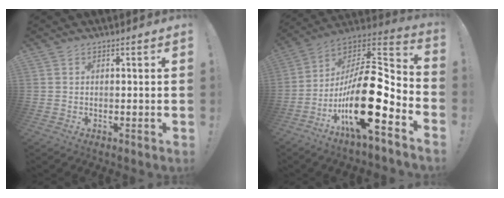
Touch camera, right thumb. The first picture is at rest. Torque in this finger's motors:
{"motor_torque": [3.08, 1.92, 1.86, -0.91, 0.38]}